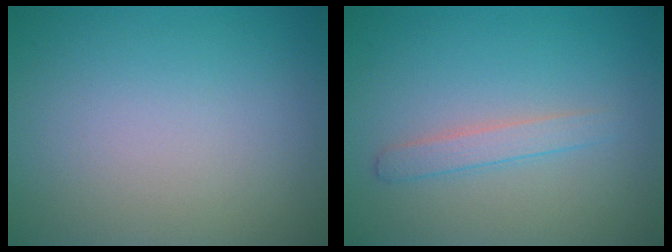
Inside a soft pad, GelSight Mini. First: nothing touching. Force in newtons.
{"total": 1.8, "press": 1.8, "slide": 0.1}